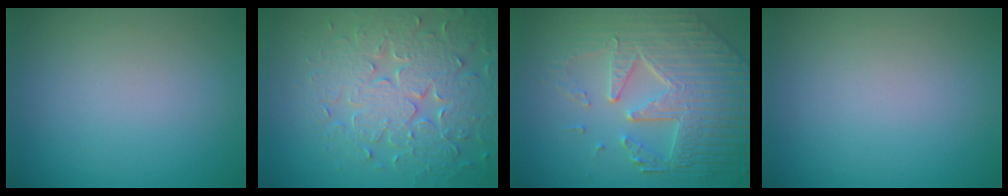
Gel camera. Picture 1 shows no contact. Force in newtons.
{"total": 7.1, "press": 5.8, "slide": 4.2}
{"total": 8.8, "press": 6.0, "slide": 6.4}
{"total": 0.0}